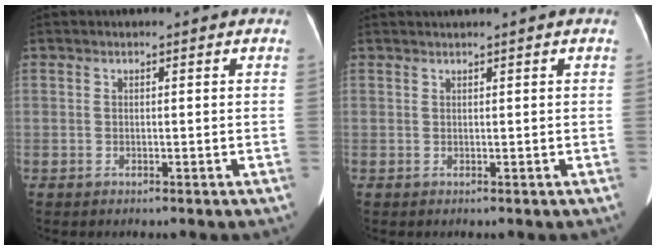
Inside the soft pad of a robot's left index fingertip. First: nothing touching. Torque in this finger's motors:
{"motor_torque": [0.00, -1.41, -0.02, 0.01]}